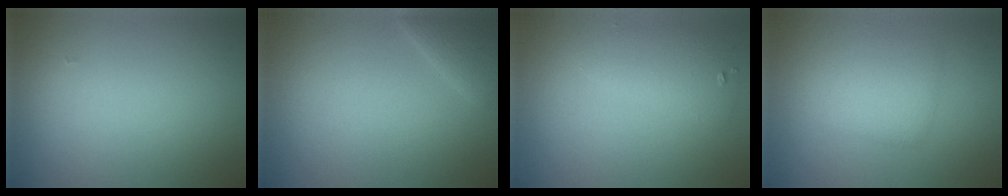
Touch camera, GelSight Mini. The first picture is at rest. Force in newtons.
{"total": 2.3, "press": 2.3, "slide": 0.1}
{"total": 2.6, "press": 2.6, "slide": 0.2}
{"total": 2.7, "press": 2.7, "slide": 0.1}